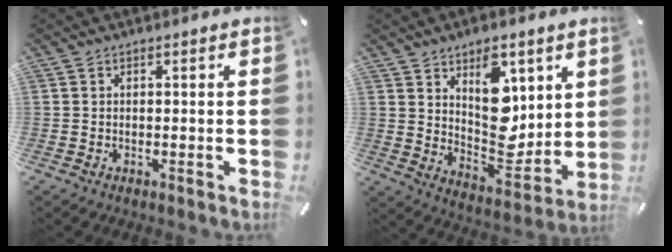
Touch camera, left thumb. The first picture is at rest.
{"total": 13.2, "force": [5.4, 8.9, 8.0], "torque": [-0.090, -0.040, 0.100]}